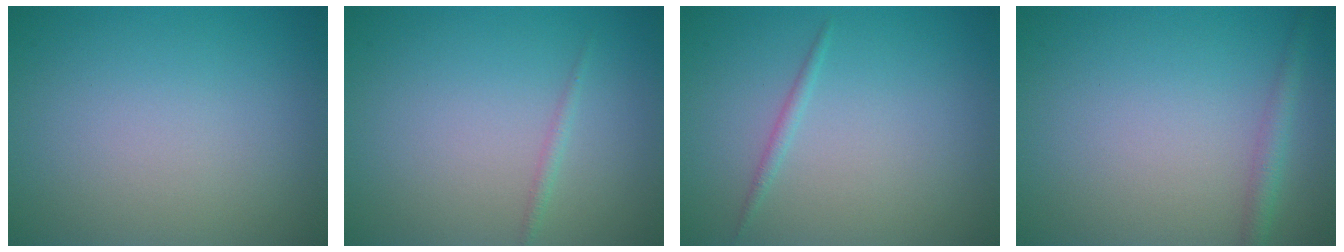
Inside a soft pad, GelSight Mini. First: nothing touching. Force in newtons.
{"total": 0.7, "press": 0.7, "slide": 0.0}
{"total": 0.8, "press": 0.8, "slide": 0.0}
{"total": 1.8, "press": 1.8, "slide": 0.1}